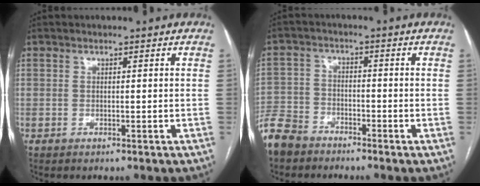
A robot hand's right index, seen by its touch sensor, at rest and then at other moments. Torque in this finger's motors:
{"motor_torque": [0.29, -0.21, -0.39, -0.21]}